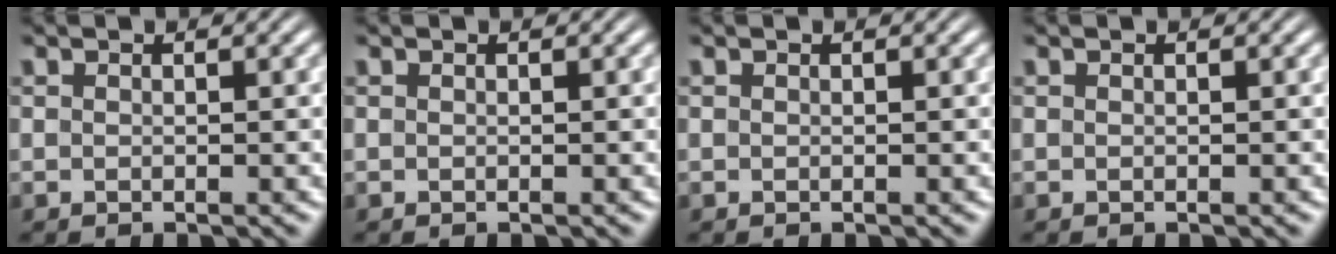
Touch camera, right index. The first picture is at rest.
{"total": 0.0}
{"total": 0.0}
{"total": 0.0}